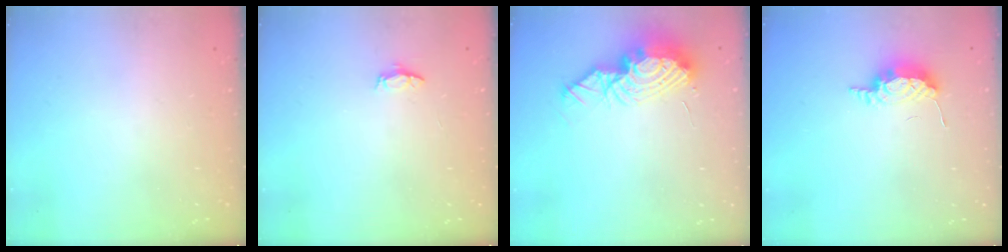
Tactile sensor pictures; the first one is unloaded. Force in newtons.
{"total": 3.1, "press": 3.1, "slide": 0.3}
{"total": 16.9, "press": 16.1, "slide": 5.1}
{"total": 10.4, "press": 8.5, "slide": 6.0}